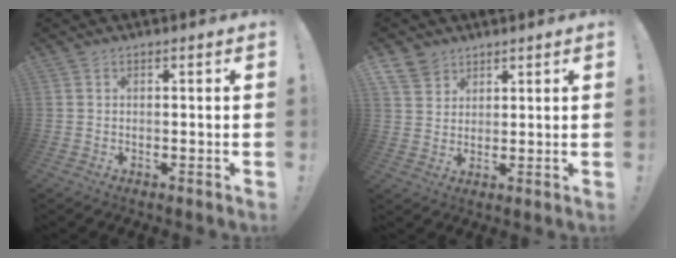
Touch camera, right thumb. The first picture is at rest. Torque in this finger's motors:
{"motor_torque": [0.03, 0.11, 0.28, 0.22, 0.26]}